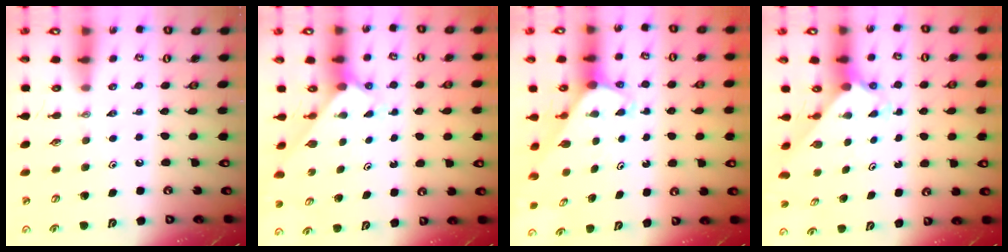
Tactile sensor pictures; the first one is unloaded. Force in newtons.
{"total": 2.0, "press": 2.0, "slide": 0.2}
{"total": 2.0, "press": 2.0, "slide": 0.2}
{"total": 2.4, "press": 2.3, "slide": 0.3}